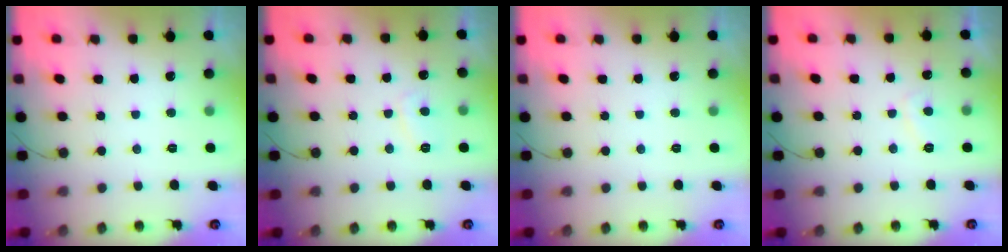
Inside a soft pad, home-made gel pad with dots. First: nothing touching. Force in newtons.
{"total": 2.9, "press": 2.9, "slide": 0.1}
{"total": 0.0}
{"total": 3.4, "press": 3.3, "slide": 1.0}